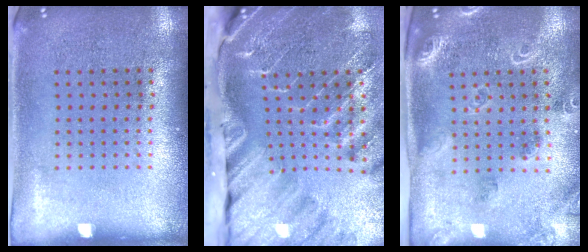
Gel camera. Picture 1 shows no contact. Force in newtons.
{"total": 4.3, "press": 3.3, "slide": 2.7}
{"total": 1.9, "press": 1.8, "slide": 0.3}